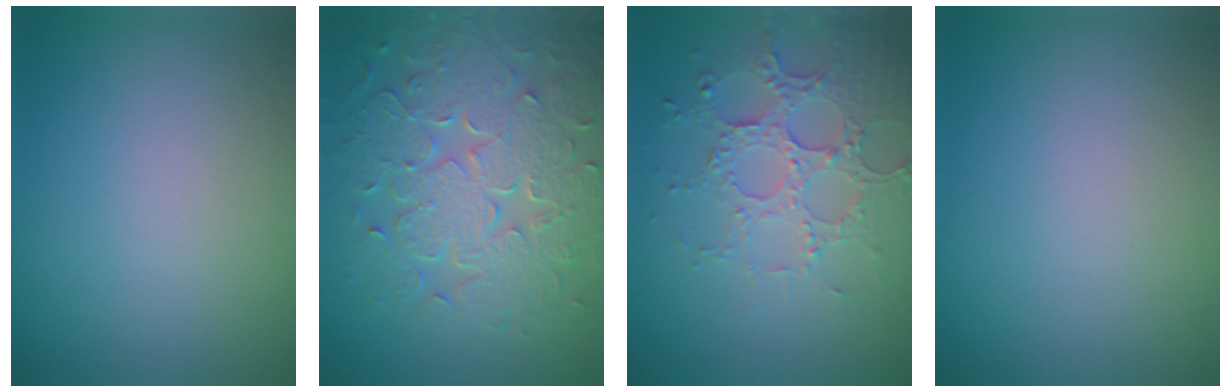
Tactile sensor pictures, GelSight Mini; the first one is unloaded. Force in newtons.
{"total": 8.9, "press": 6.4, "slide": 6.2}
{"total": 5.0, "press": 3.8, "slide": 3.3}
{"total": 0.0}